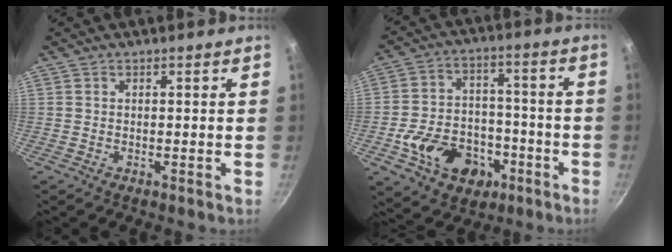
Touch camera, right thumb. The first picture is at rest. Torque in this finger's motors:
{"motor_torque": [1.22, 0.84, -0.03, -0.18, 0.38]}